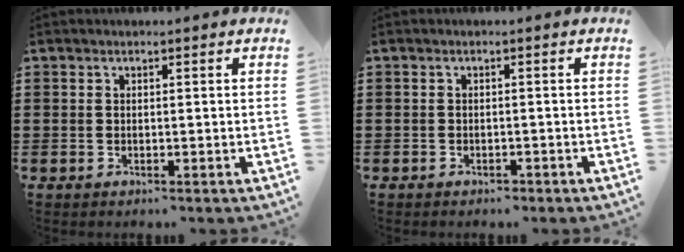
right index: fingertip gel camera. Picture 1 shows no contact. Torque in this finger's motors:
{"motor_torque": [-0.01, -0.03, -0.02, 0.00]}